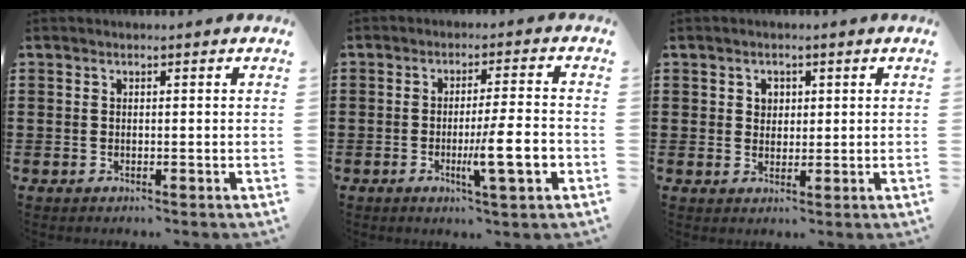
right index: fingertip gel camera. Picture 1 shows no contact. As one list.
[{"total": 9.0, "force": [-2.5, 1.1, 8.6], "torque": [-0.134, -0.012, -0.043]}, {"total": 1.9, "force": [0.8, 1.6, 0.6], "torque": [-0.017, 0.010, 0.014]}]